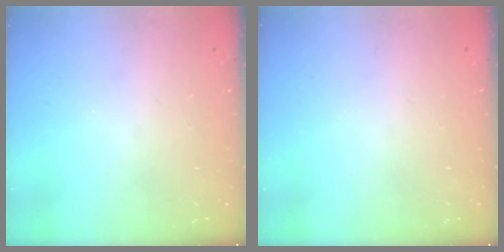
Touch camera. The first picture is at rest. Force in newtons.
{"total": 0.0}